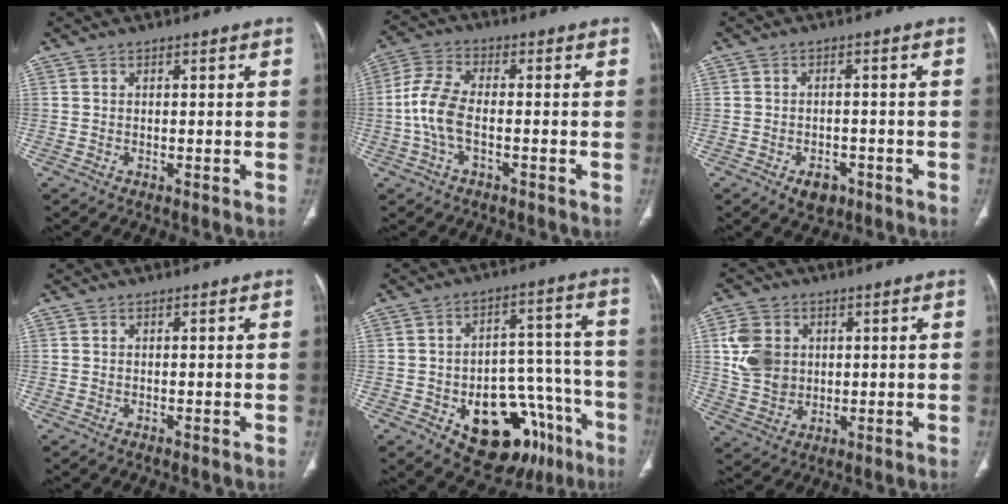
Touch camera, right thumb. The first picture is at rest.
{"total": 8.2, "force": [-1.6, 4.0, 7.0], "torque": [-0.165, 0.024, -0.034]}
{"total": 4.3, "force": [-2.3, 2.8, 2.3], "torque": [-0.023, 0.009, -0.027]}
{"total": 0.0}
{"total": 20.4, "force": [-10.1, 12.0, 13.0], "torque": [-0.113, 0.081, -0.129]}
{"total": 9.8, "force": [2.1, 8.1, 5.2], "torque": [-0.084, -0.004, 0.046]}